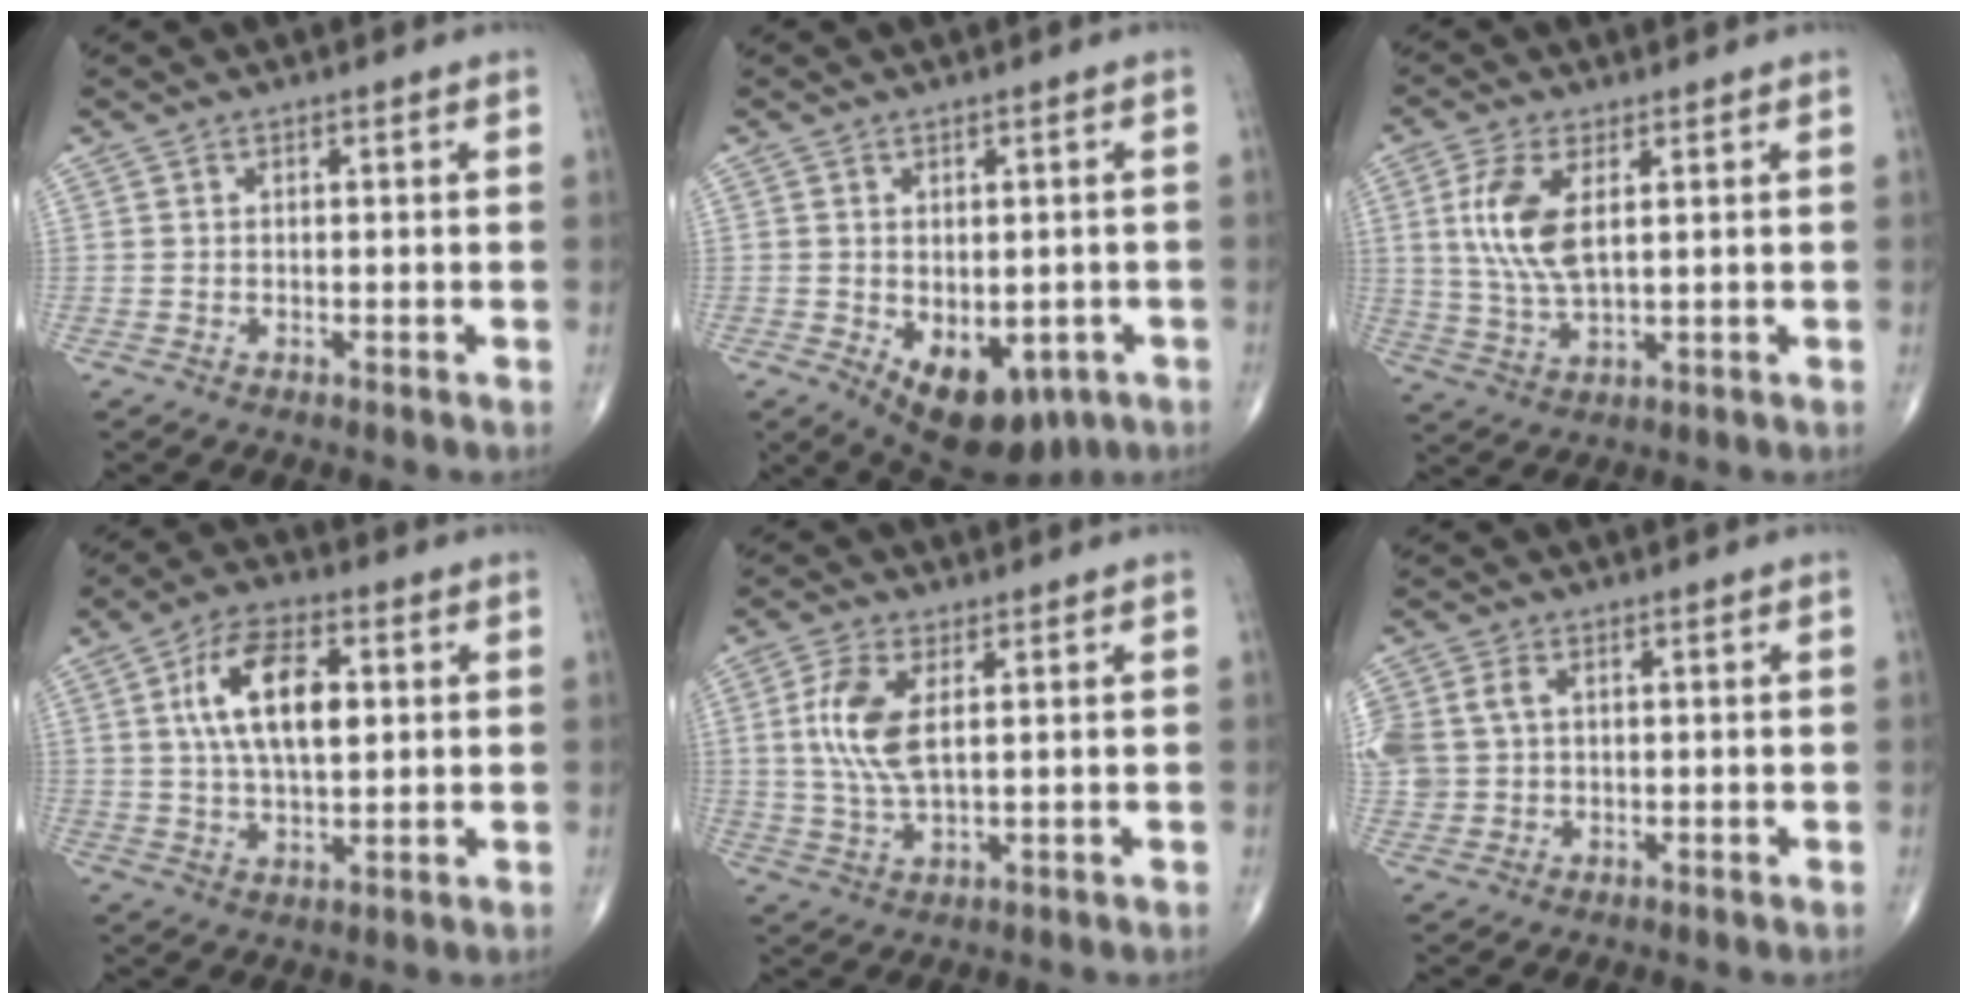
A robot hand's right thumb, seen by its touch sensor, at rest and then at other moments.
{"total": 12.2, "force": [-4.6, 7.2, 8.7], "torque": [-0.101, -0.006, -0.048]}
{"total": 9.4, "force": [2.3, 4.1, 8.2], "torque": [-0.181, -0.008, 0.049]}
{"total": 13.0, "force": [2.8, 6.4, 11.0], "torque": [-0.186, 0.002, 0.049]}
{"total": 8.9, "force": [1.8, 3.9, 7.8], "torque": [-0.174, -0.004, 0.037]}
{"total": 10.1, "force": [1.7, 7.8, 6.1], "torque": [-0.169, 0.014, 0.041]}